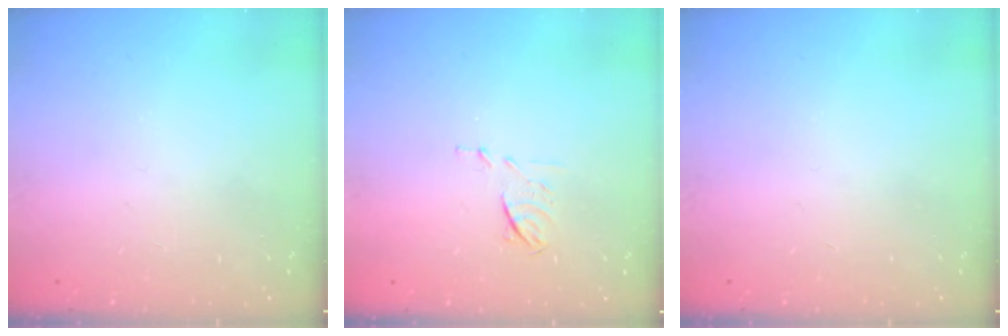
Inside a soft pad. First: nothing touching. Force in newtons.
{"total": 4.8, "press": 4.7, "slide": 0.9}
{"total": 0.0}